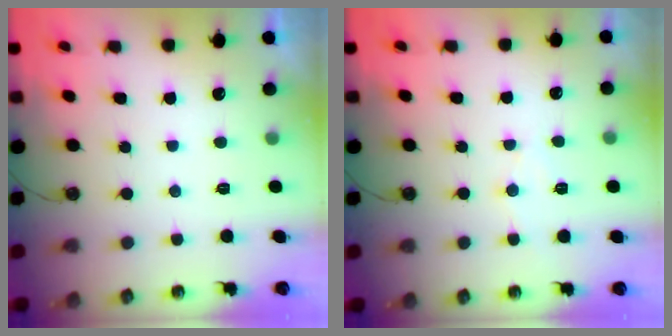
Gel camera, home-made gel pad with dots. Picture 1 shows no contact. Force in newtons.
{"total": 6.0, "press": 6.0, "slide": 0.3}